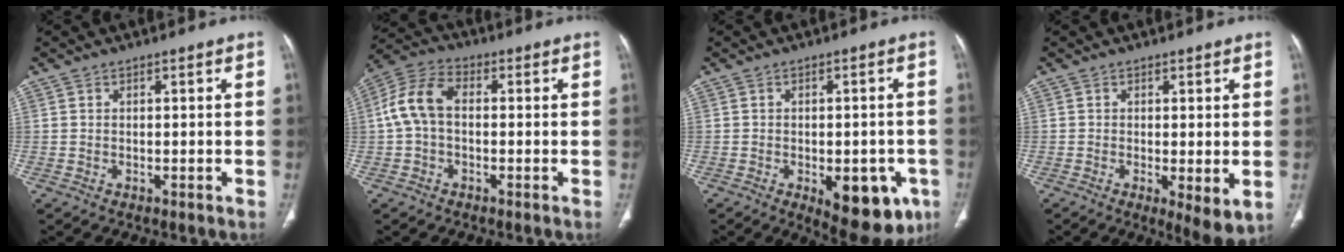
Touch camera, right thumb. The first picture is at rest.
{"total": 8.7, "force": [0.0, 5.6, 6.6], "torque": [-0.135, 0.027, -0.010]}
{"total": 13.1, "force": [-5.2, 6.3, 10.2], "torque": [-0.102, 0.004, -0.054]}
{"total": 5.8, "force": [-1.0, 1.7, 5.4], "torque": [-0.088, -0.021, -0.015]}